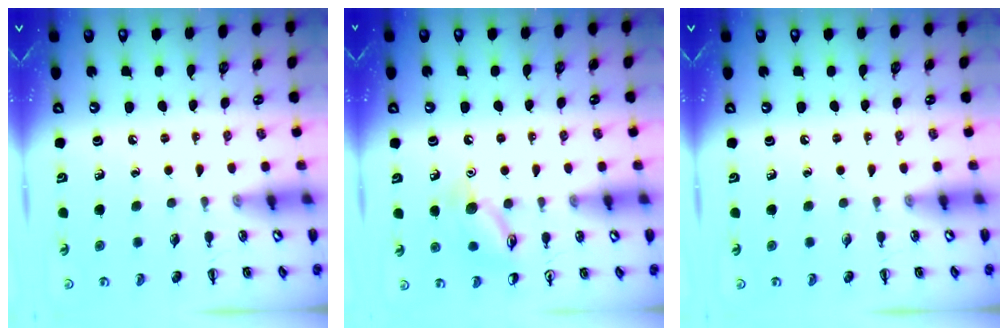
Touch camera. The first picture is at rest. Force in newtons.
{"total": 10.4, "press": 10.4, "slide": 0.4}
{"total": 0.0}